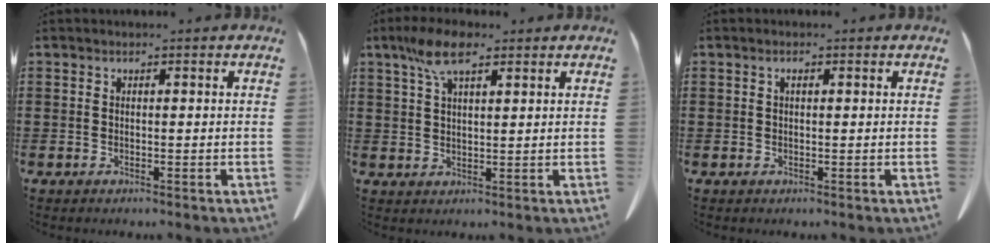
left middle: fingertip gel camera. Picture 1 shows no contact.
{"total": 6.3, "force": [3.5, 2.2, 4.8], "torque": [-0.104, 0.007, 0.062]}
{"total": 0.9, "force": [0.2, 0.3, 0.8], "torque": [-0.016, 0.001, 0.004]}